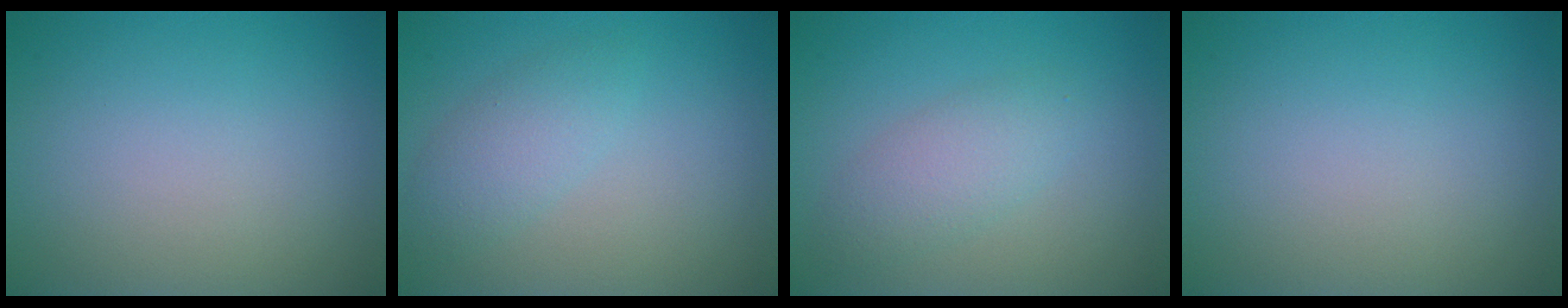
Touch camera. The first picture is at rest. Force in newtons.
{"total": 1.7, "press": 1.7, "slide": 0.0}
{"total": 2.7, "press": 2.7, "slide": 0.0}
{"total": 0.0}